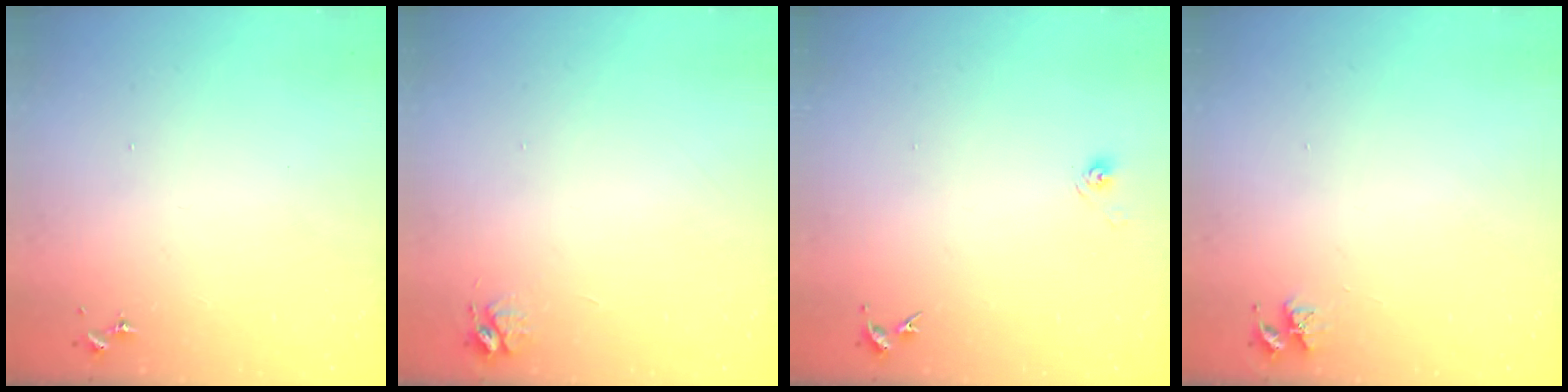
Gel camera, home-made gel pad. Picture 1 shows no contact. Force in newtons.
{"total": 3.9, "press": 3.9, "slide": 0.4}
{"total": 3.0, "press": 2.6, "slide": 1.5}
{"total": 3.6, "press": 3.6, "slide": 0.5}